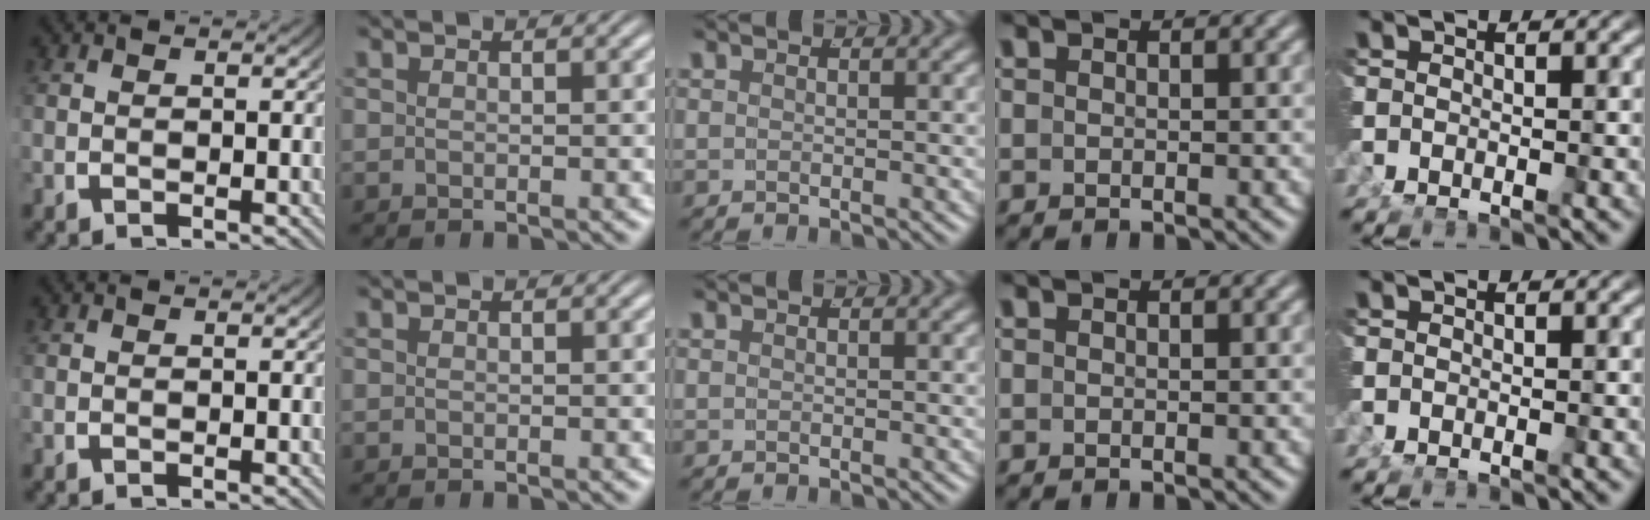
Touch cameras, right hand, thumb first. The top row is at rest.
{}